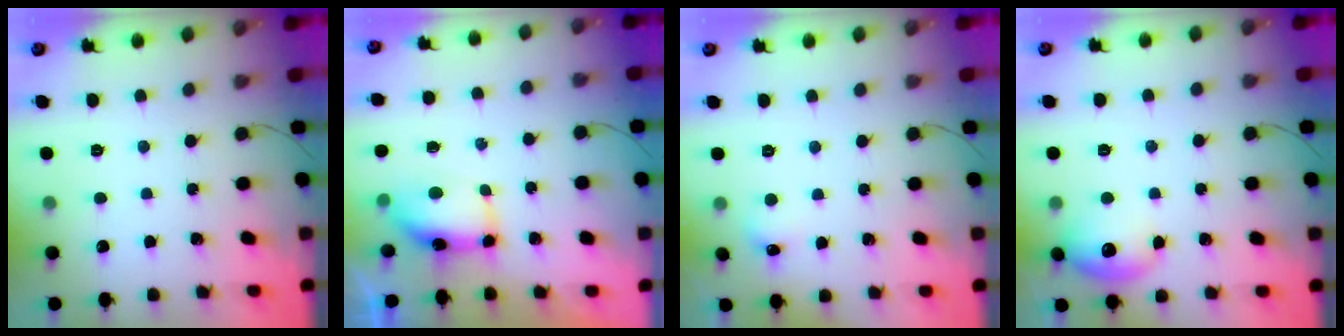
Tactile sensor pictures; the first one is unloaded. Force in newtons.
{"total": 7.3, "press": 7.2, "slide": 1.1}
{"total": 5.2, "press": 5.0, "slide": 1.4}
{"total": 10.3, "press": 10.1, "slide": 1.7}